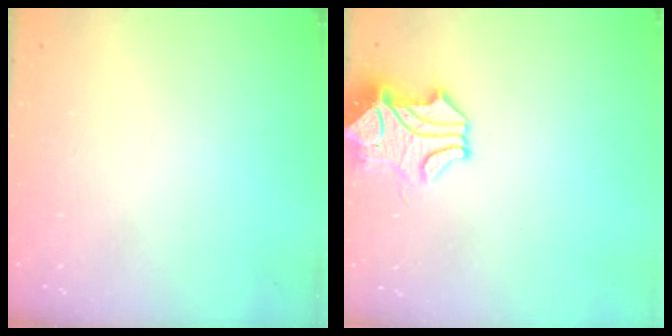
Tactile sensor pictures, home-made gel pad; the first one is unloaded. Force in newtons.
{"total": 2.7, "press": 2.5, "slide": 1.1}